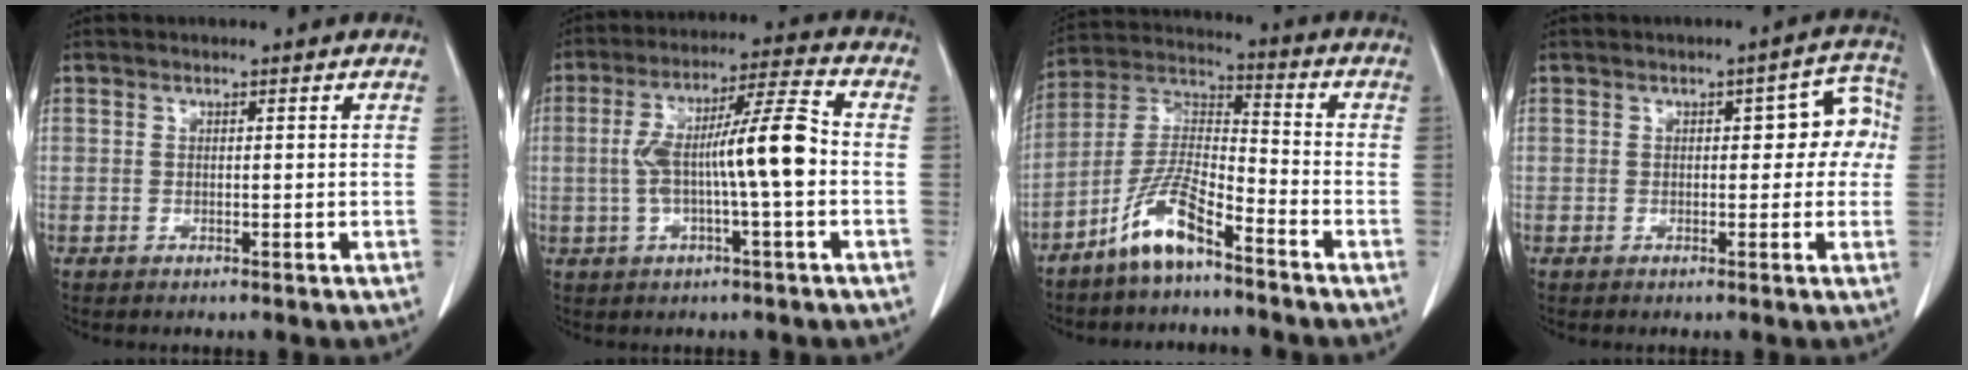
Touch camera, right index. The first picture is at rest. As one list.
[{"total": 11.5, "force": [-1.0, 0.7, 11.5], "torque": [-0.208, 0.026, -0.020]}, {"total": 9.9, "force": [-6.8, 2.0, 6.9], "torque": [-0.152, 0.001, -0.137]}, {"total": 6.0, "force": [0.5, 3.0, 5.2], "torque": [-0.045, 0.037, 0.004]}]